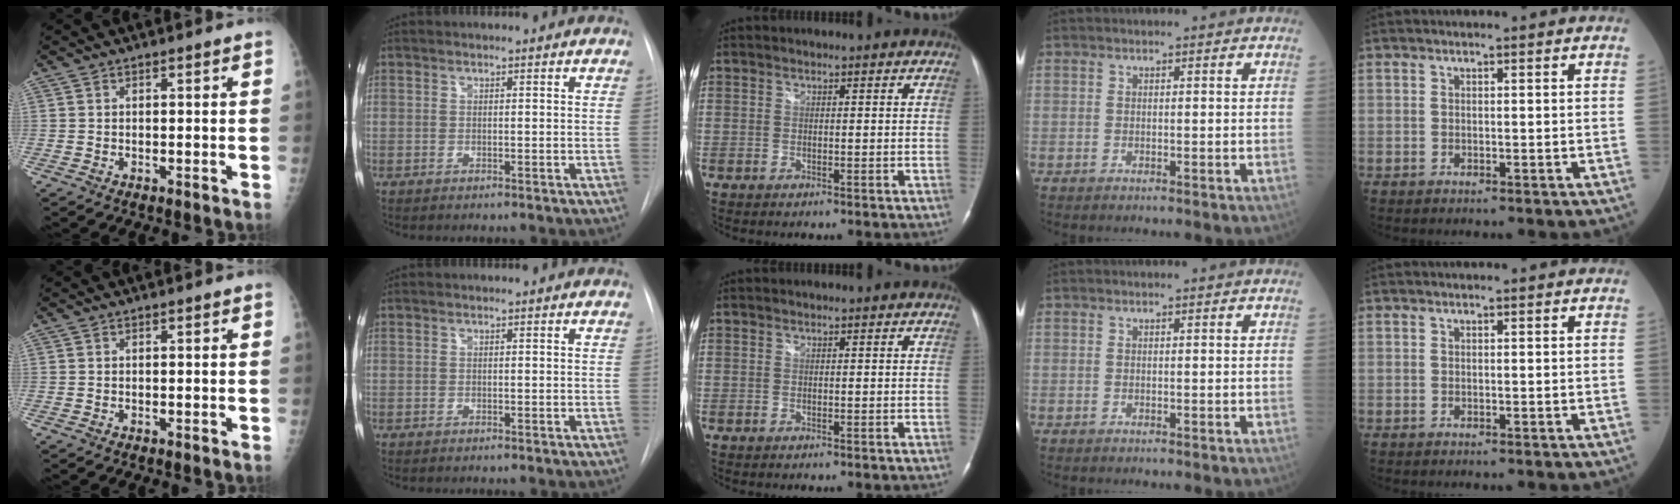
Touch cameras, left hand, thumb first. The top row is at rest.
{}